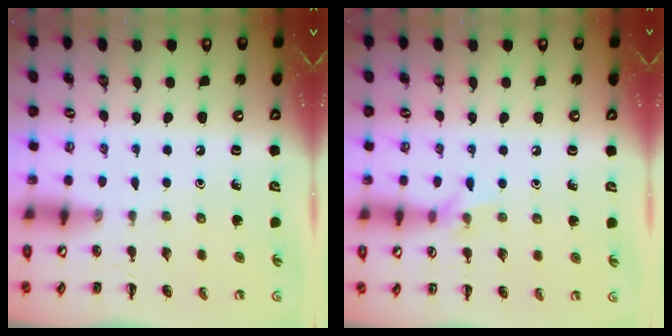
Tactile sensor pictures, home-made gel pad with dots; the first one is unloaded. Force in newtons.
{"total": 6.4, "press": 6.2, "slide": 1.5}